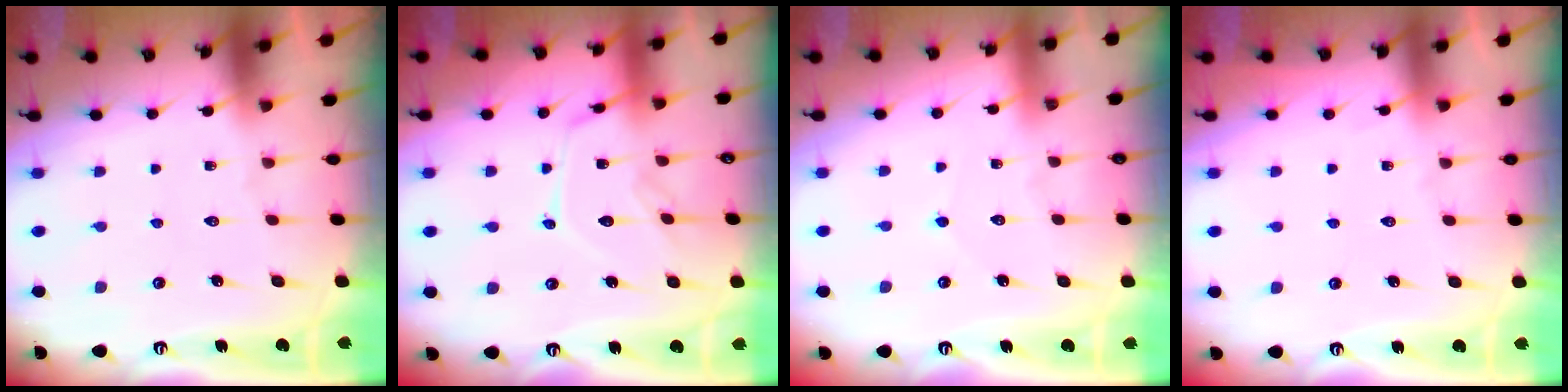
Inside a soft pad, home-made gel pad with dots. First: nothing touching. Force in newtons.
{"total": 12.7, "press": 12.7, "slide": 0.6}
{"total": 2.1, "press": 2.1, "slide": 0.1}
{"total": 2.6, "press": 2.6, "slide": 0.4}